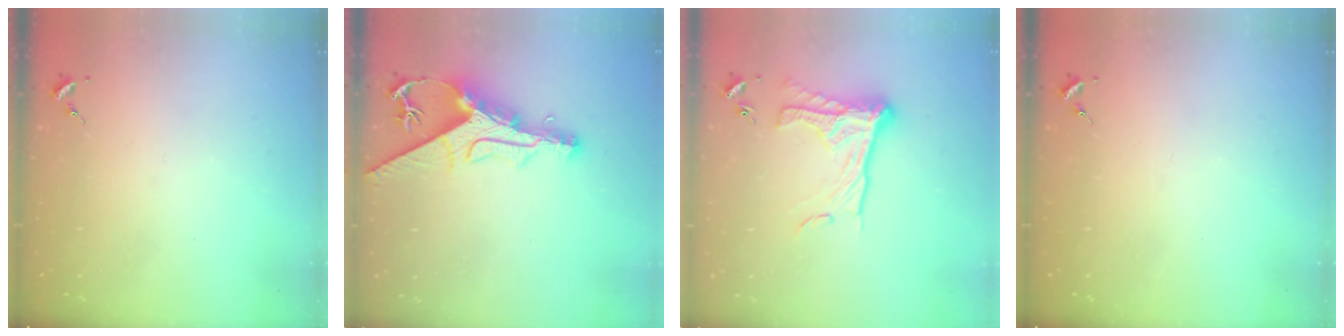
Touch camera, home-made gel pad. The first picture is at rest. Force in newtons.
{"total": 12.6, "press": 12.5, "slide": 1.4}
{"total": 16.1, "press": 16.0, "slide": 1.0}
{"total": 0.0}